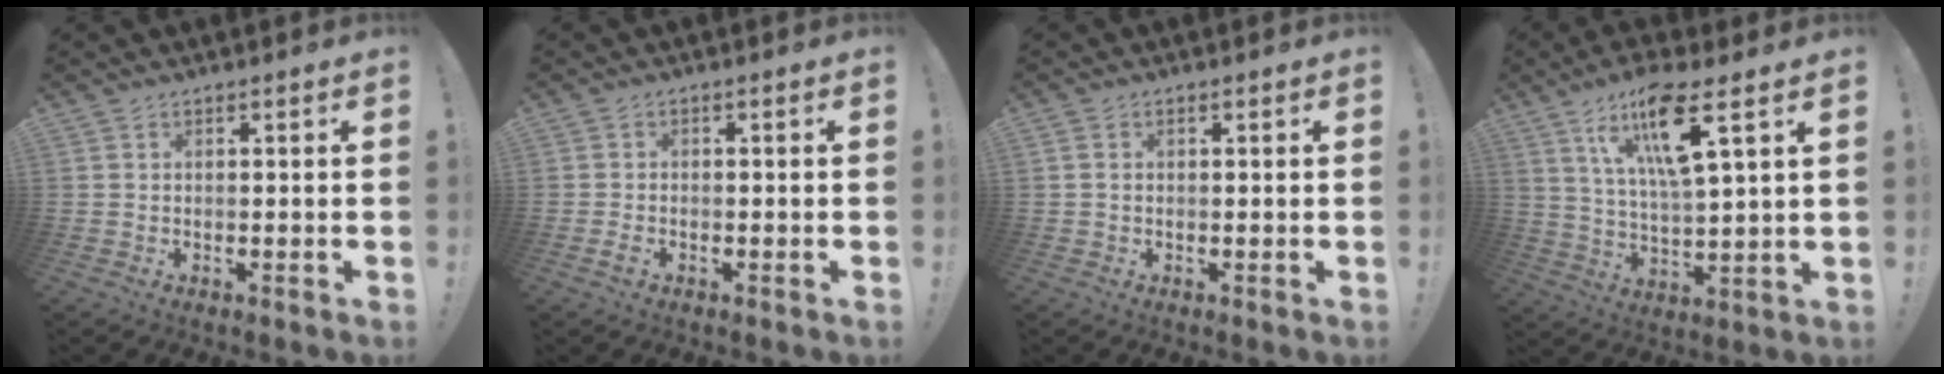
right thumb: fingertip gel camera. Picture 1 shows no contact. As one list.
[{"total": 2.0, "force": [-1.3, 0.8, 1.2], "torque": [-0.017, 0.007, -0.023]}, {"total": 0.9, "force": [0.2, 0.6, 0.7], "torque": [-0.017, 0.003, 0.004]}, {"total": 14.8, "force": [8.3, 2.8, 12.0], "torque": [-0.212, -0.025, 0.128]}]